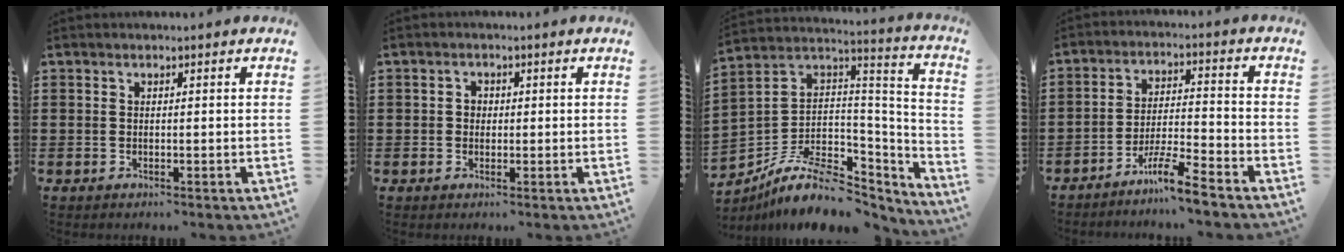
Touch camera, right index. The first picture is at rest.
{"total": 1.4, "force": [-0.1, 1.2, 0.6], "torque": [-0.013, 0.006, -0.003]}
{"total": 10.0, "force": [-6.6, 5.1, 5.5], "torque": [-0.113, 0.013, -0.122]}
{"total": 6.9, "force": [-5.9, -0.2, 3.6], "torque": [-0.080, -0.006, -0.115]}